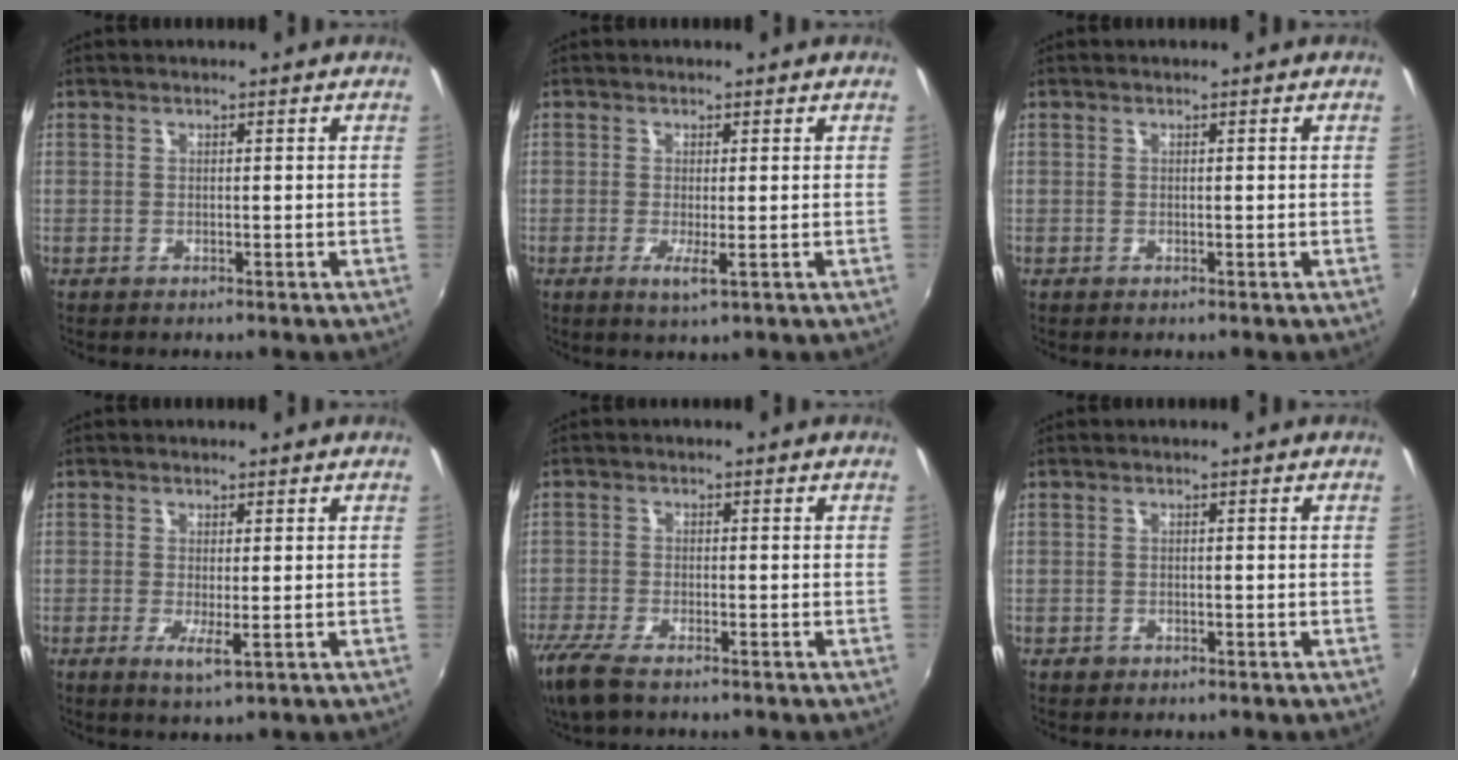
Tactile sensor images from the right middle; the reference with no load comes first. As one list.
[{"total": 2.7, "force": [-0.6, 0.0, 2.6], "torque": [-0.052, -0.009, -0.010]}, {"total": 0.0}, {"total": 3.2, "force": [-0.7, 0.3, 3.2], "torque": [-0.063, -0.011, -0.010]}, {"total": 9.0, "force": [-6.5, 2.6, 5.6], "torque": [-0.142, -0.037, -0.128]}, {"total": 1.1, "force": [-0.7, 0.8, 0.4], "torque": [-0.010, -0.002, -0.008]}]